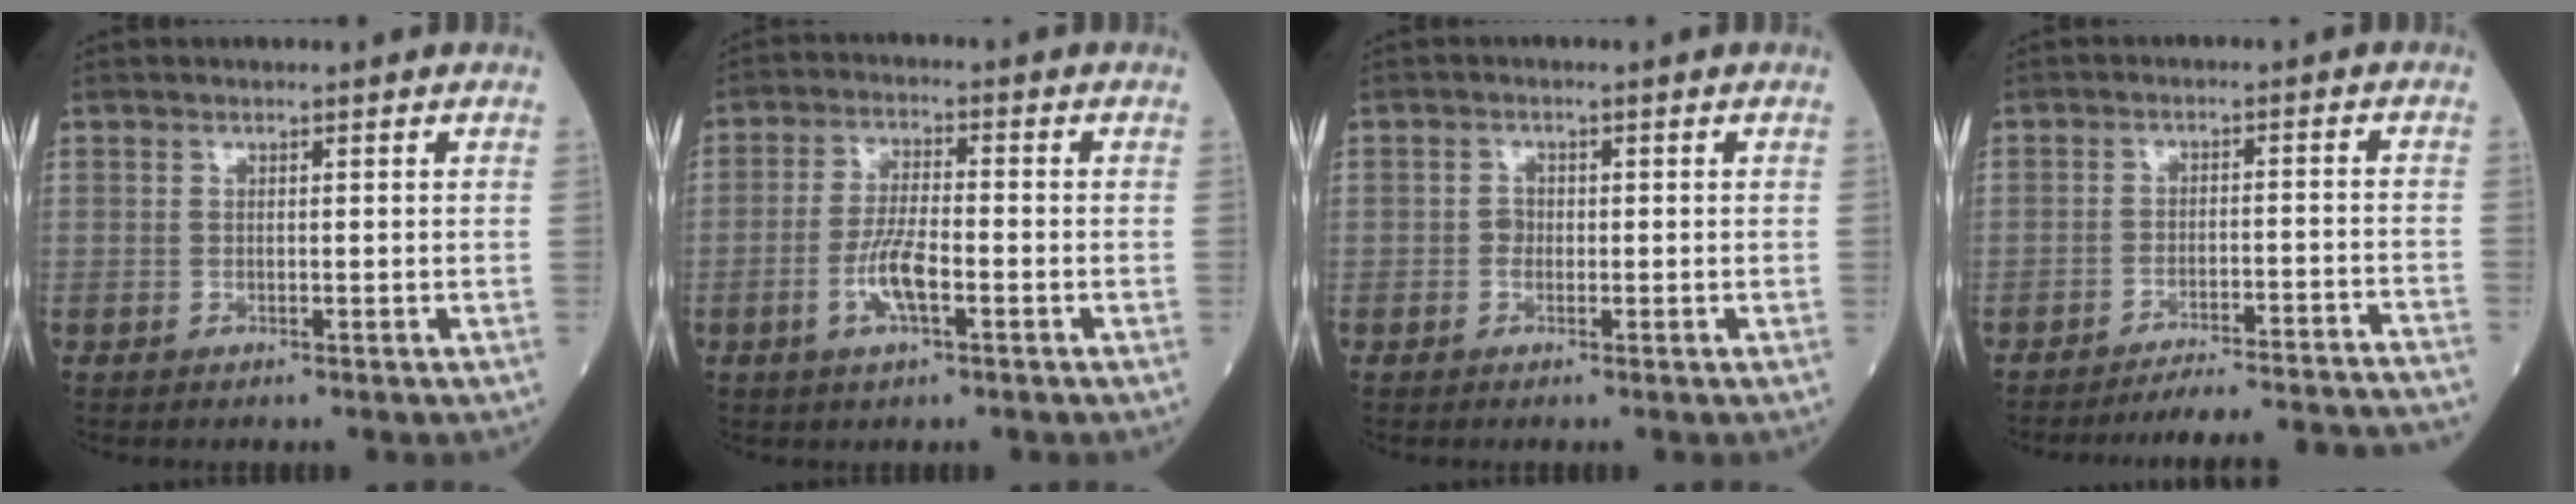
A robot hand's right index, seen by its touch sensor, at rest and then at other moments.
{"total": 6.0, "force": [-2.2, 1.3, 5.5], "torque": [-0.111, 0.001, -0.044]}
{"total": 1.4, "force": [-0.3, 1.1, 0.7], "torque": [-0.009, 0.005, -0.007]}
{"total": 18.9, "force": [-18.3, -0.5, 4.5], "torque": [-0.030, -0.007, -0.231]}